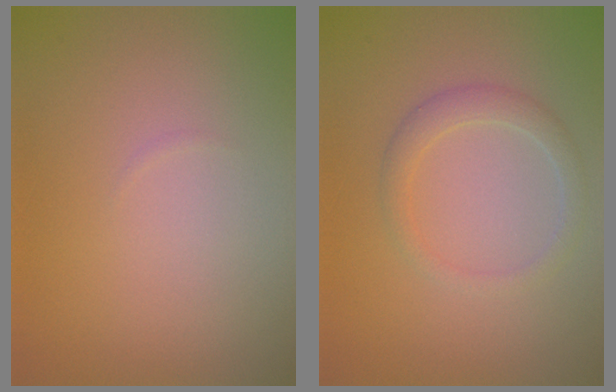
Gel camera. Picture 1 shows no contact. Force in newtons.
{"total": 2.0, "press": 2.0, "slide": 0.1}